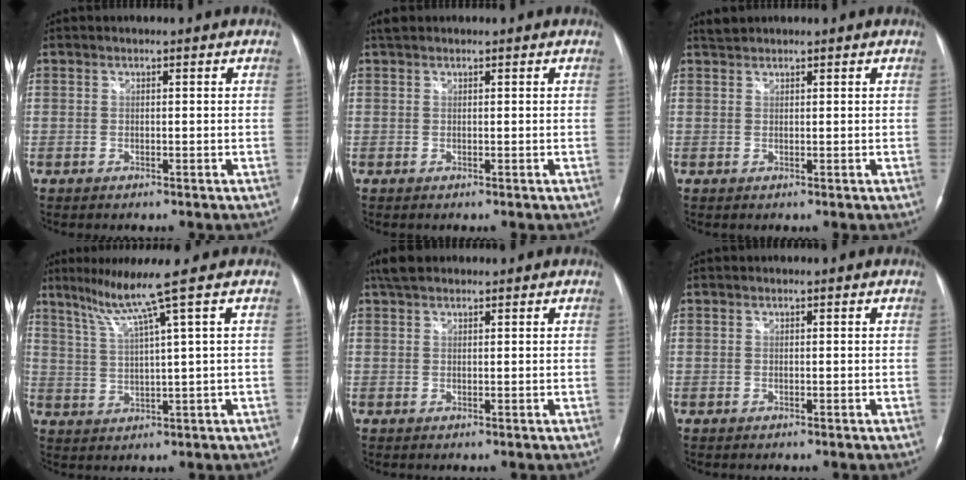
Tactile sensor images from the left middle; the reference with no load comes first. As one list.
[{"total": 1.3, "force": [1.1, 0.5, 0.4], "torque": [-0.014, 0.017, 0.023]}, {"total": 1.3, "force": [1.3, 0.1, 0.0], "torque": [-0.010, 0.009, 0.031]}, {"total": 7.7, "force": [4.3, -2.1, 6.1], "torque": [-0.117, 0.012, 0.081]}, {"total": 3.4, "force": [2.8, 1.3, 1.4], "torque": [-0.033, 0.019, 0.052]}, {"total": 0.0}]